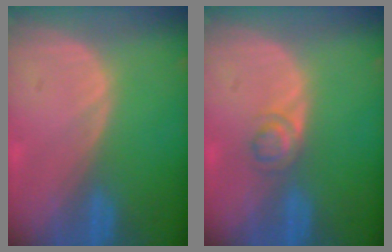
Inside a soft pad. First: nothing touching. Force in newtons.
{"total": 2.7, "press": 2.7, "slide": 0.2}